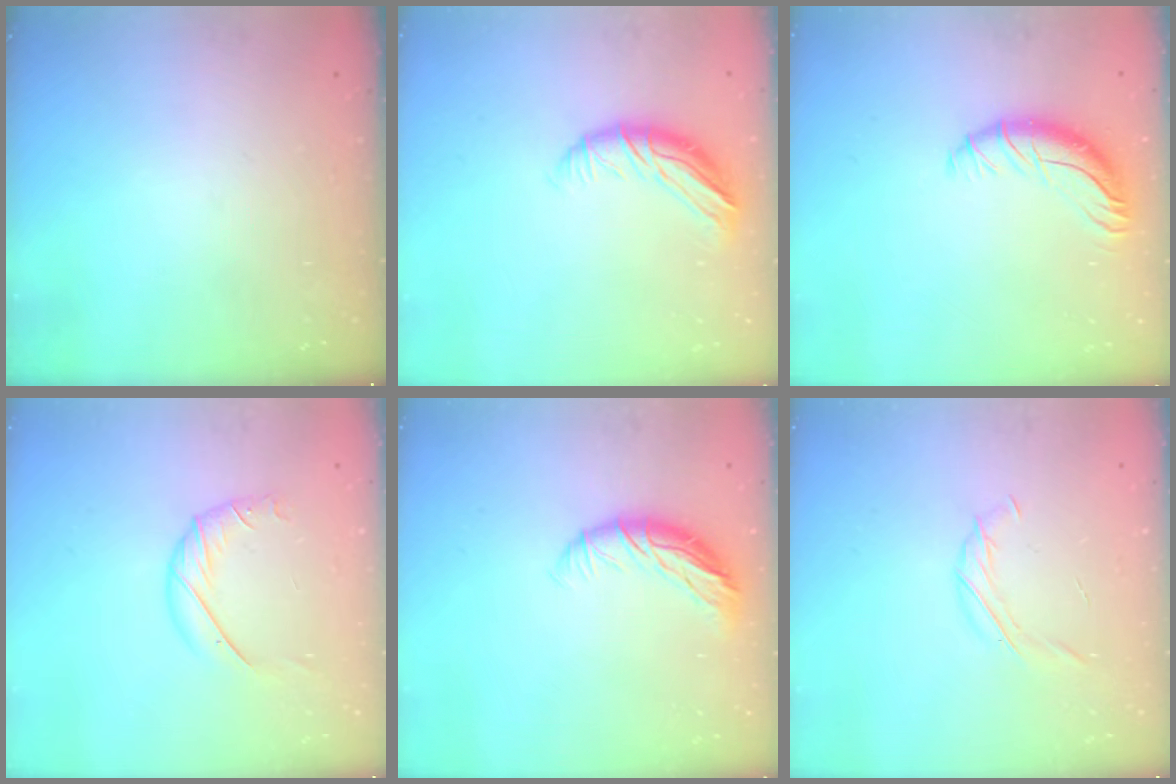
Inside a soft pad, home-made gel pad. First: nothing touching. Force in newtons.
{"total": 11.1, "press": 11.0, "slide": 1.4}
{"total": 11.2, "press": 10.9, "slide": 2.5}
{"total": 8.7, "press": 8.7, "slide": 0.6}
{"total": 9.5, "press": 9.2, "slide": 2.2}
{"total": 7.5, "press": 7.2, "slide": 2.1}